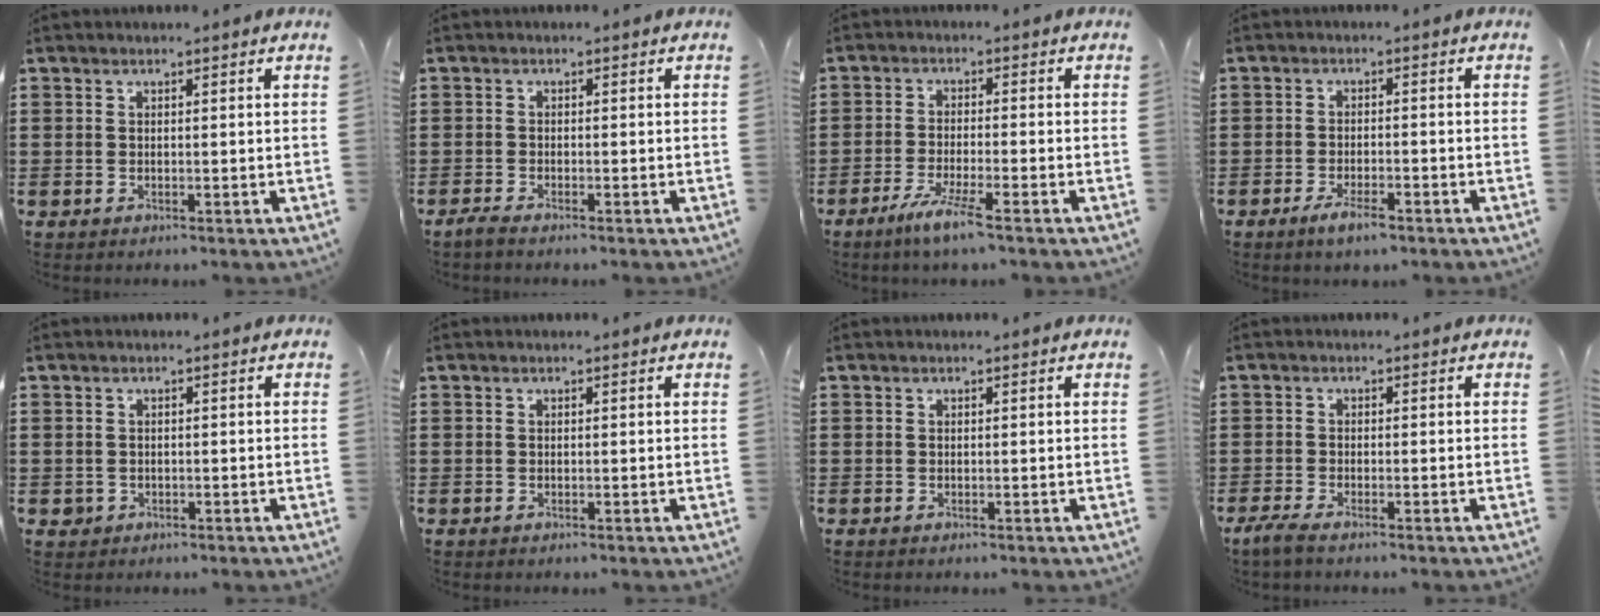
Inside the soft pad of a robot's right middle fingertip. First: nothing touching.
{"total": 1.3, "force": [-1.2, 0.2, 0.6], "torque": [-0.019, -0.001, -0.026]}
{"total": 5.1, "force": [-3.7, -0.1, 3.5], "torque": [-0.075, -0.015, -0.067]}
{"total": 3.5, "force": [-2.2, 1.0, 2.6], "torque": [-0.048, 0.002, -0.041]}
{"total": 0.7, "force": [-0.3, 0.6, 0.1], "torque": [-0.004, 0.004, -0.007]}
{"total": 0.0}
{"total": 0.0}
{"total": 2.0, "force": [-1.6, 0.3, 1.2], "torque": [-0.028, 0.001, -0.034]}